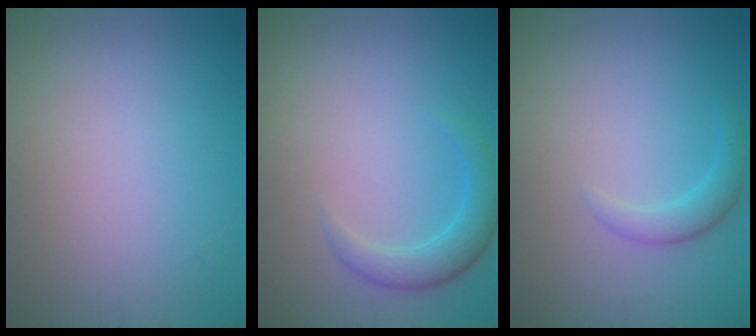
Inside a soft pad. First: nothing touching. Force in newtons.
{"total": 2.7, "press": 2.7, "slide": 0.1}
{"total": 1.8, "press": 1.8, "slide": 0.1}